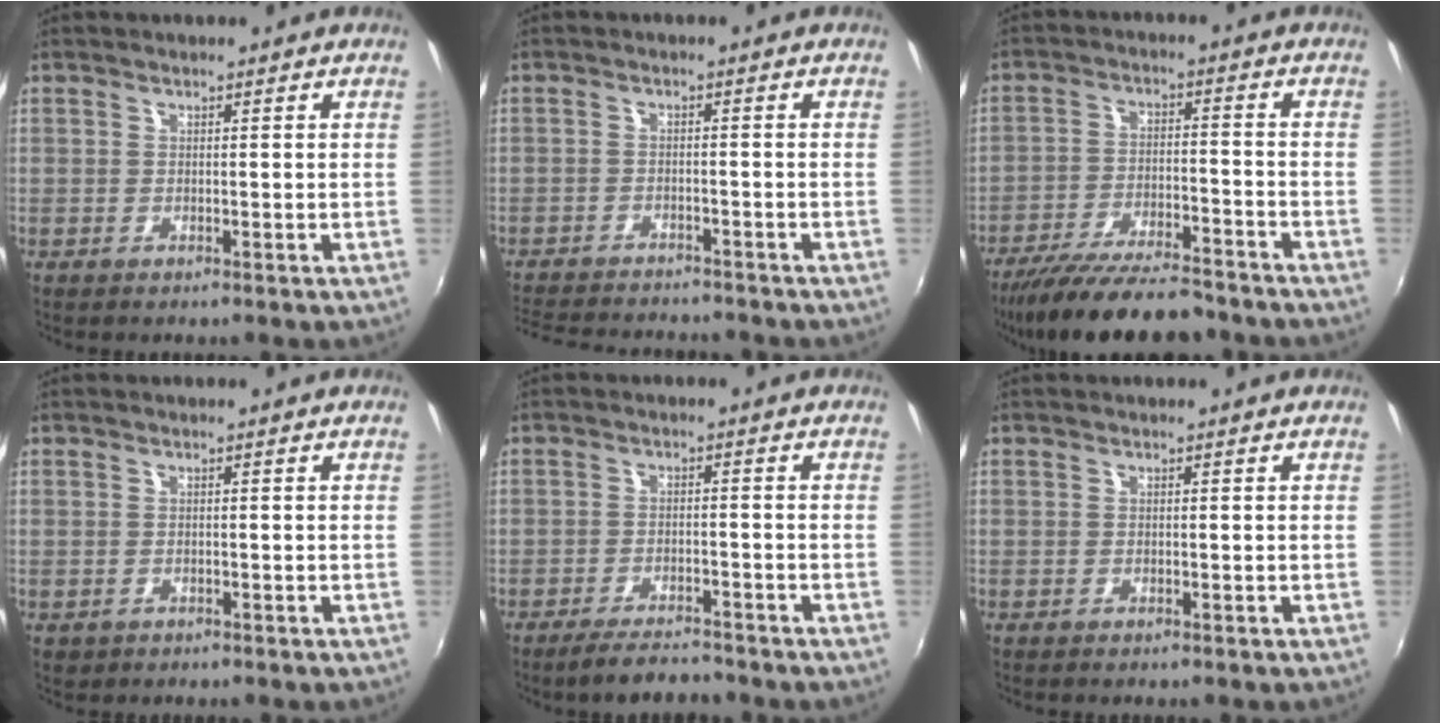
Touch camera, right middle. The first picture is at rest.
{"total": 12.0, "force": [-10.8, 3.1, 4.3], "torque": [-0.106, -0.010, -0.164]}
{"total": 16.5, "force": [-14.2, 3.2, 7.8], "torque": [-0.159, -0.025, -0.224]}
{"total": 1.1, "force": [-0.3, 1.0, 0.4], "torque": [-0.009, -0.002, -0.002]}
{"total": 5.9, "force": [-5.2, 1.3, 2.4], "torque": [-0.060, -0.005, -0.085]}
{"total": 0.0}